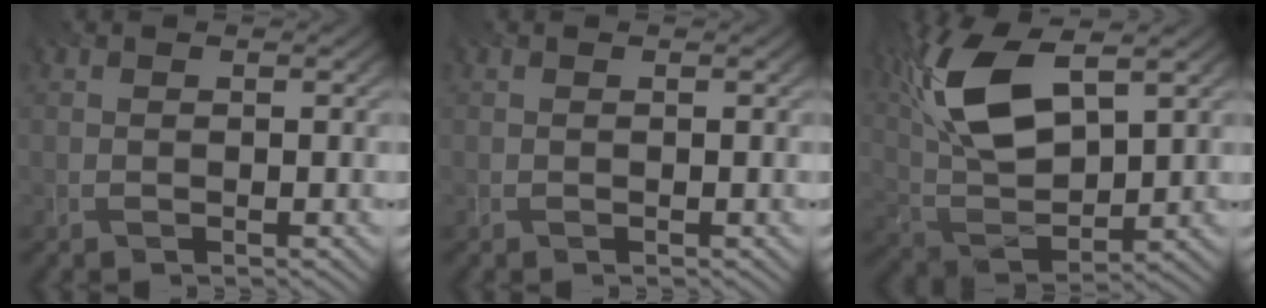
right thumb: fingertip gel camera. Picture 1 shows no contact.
{"total": 0.0}
{"total": 12.5, "force": [5.6, 5.4, 9.8], "torque": [-0.235, 0.013, 0.113]}